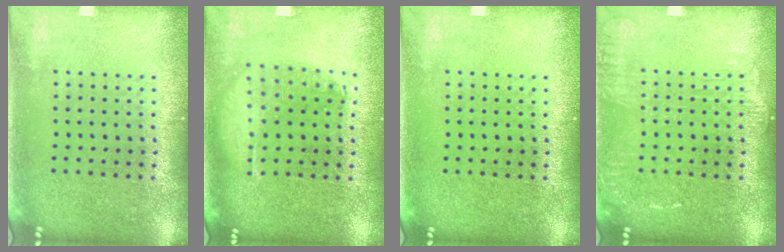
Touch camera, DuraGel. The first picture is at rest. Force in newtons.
{"total": 1.3, "press": 1.2, "slide": 0.4}
{"total": 0.0}
{"total": 1.6, "press": 1.5, "slide": 0.3}